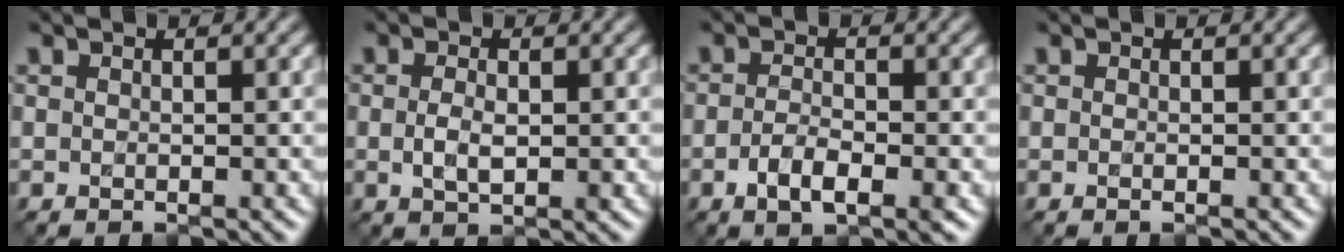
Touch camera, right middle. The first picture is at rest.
{"total": 1.8, "force": [-0.4, 0.8, 1.6], "torque": [-0.035, -0.006, -0.007]}
{"total": 2.9, "force": [-1.6, 1.0, 2.2], "torque": [-0.049, -0.009, -0.032]}
{"total": 0.0}